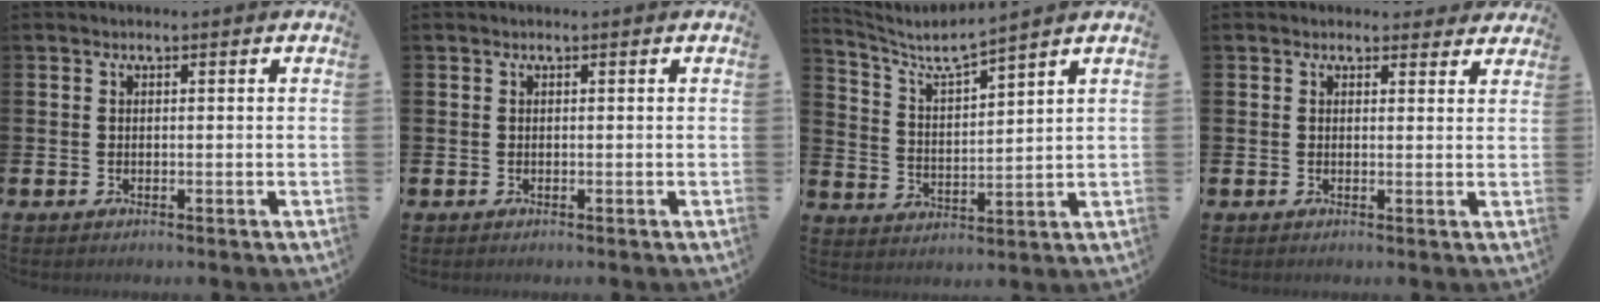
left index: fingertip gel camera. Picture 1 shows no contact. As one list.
[{"total": 0.0}, {"total": 4.9, "force": [4.6, 0.2, 1.8], "torque": [-0.060, -0.032, 0.075]}, {"total": 1.7, "force": [1.5, 0.7, 0.2], "torque": [0.002, -0.001, 0.025]}]